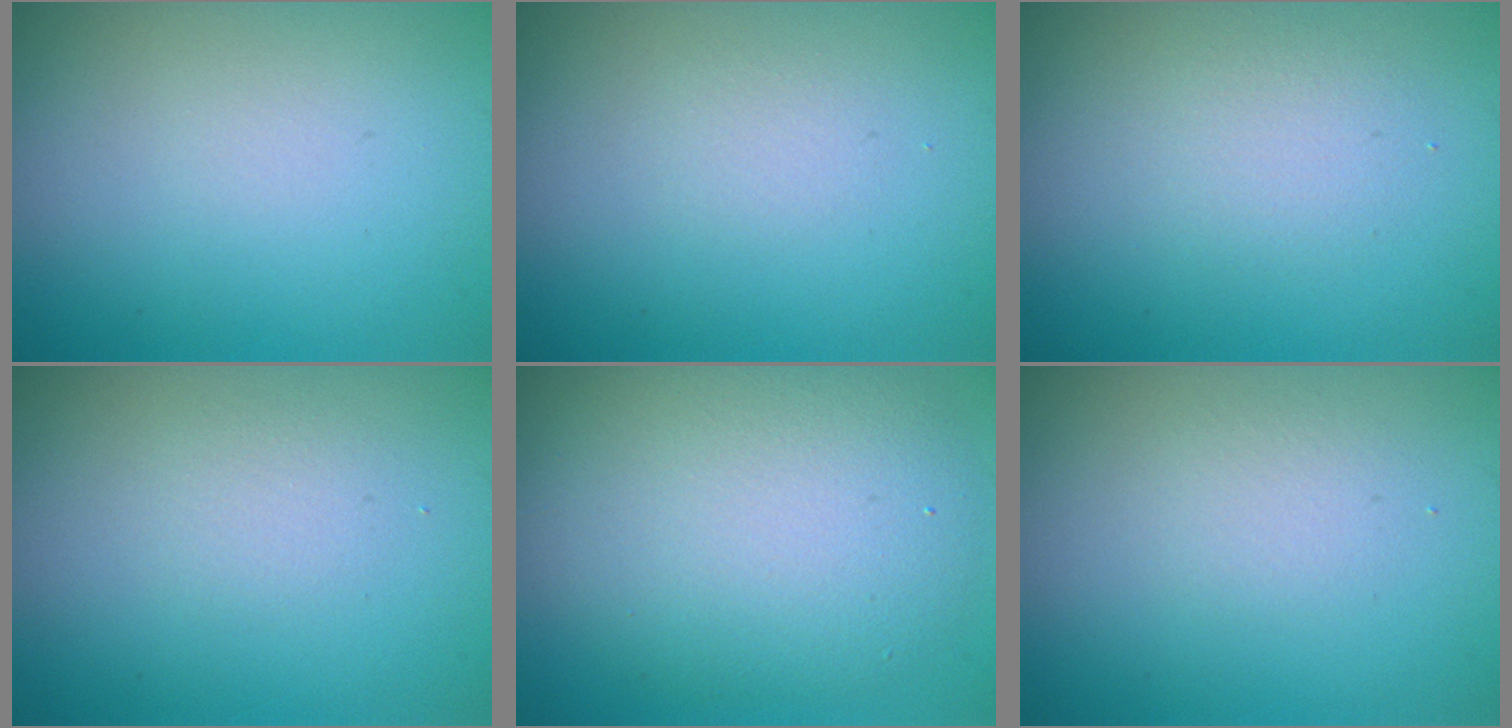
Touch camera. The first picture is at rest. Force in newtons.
{"total": 0.7, "press": 0.7, "slide": 0.0}
{"total": 1.8, "press": 1.8, "slide": 0.1}
{"total": 1.2, "press": 1.2, "slide": 0.0}
{"total": 7.9, "press": 7.9, "slide": 0.4}
{"total": 1.4, "press": 1.4, "slide": 0.1}